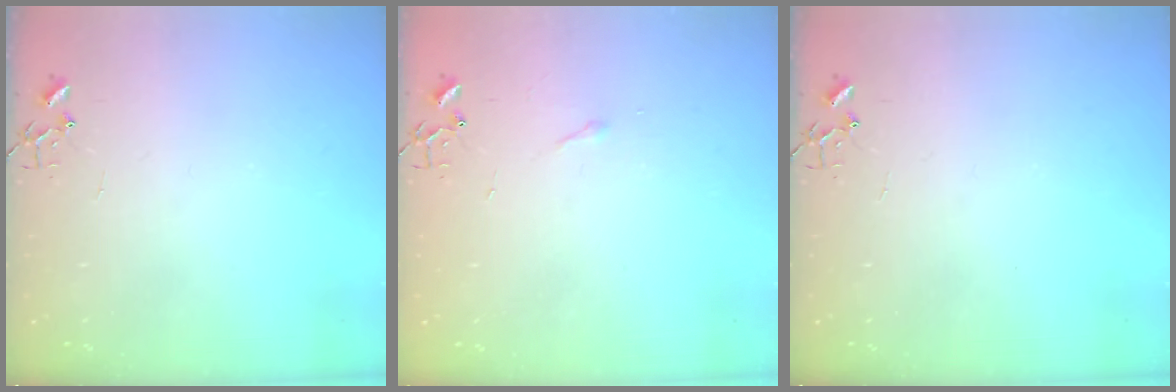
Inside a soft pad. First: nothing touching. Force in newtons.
{"total": 2.9, "press": 2.9, "slide": 0.5}
{"total": 0.0}